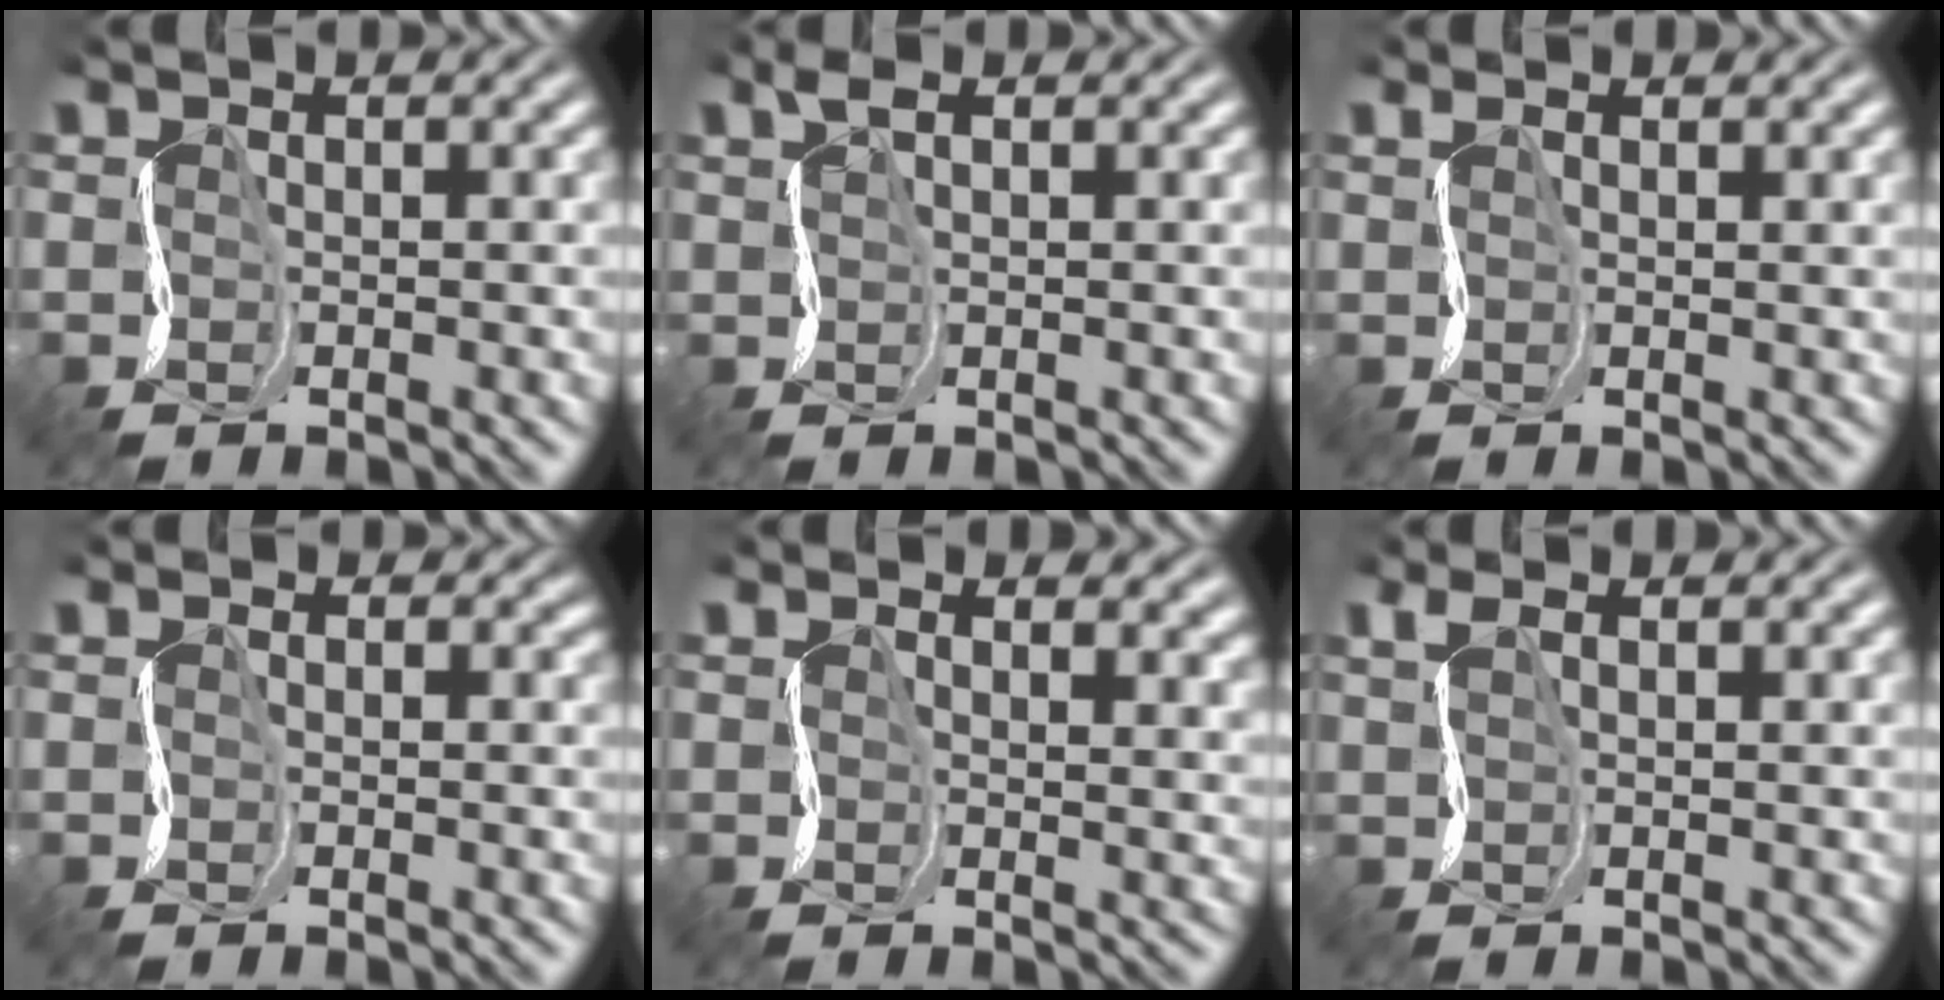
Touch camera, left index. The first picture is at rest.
{"total": 1.3, "force": [1.2, 0.6, 0.1], "torque": [-0.001, 0.010, 0.020]}
{"total": 1.3, "force": [1.2, 0.7, 0.0], "torque": [0.010, 0.009, 0.016]}
{"total": 1.3, "force": [0.4, 1.1, -0.5], "torque": [0.020, 0.004, 0.005]}
{"total": 3.8, "force": [2.6, 2.3, 1.6], "torque": [-0.003, 0.006, 0.033]}
{"total": 2.0, "force": [1.7, 0.9, 0.7], "torque": [-0.007, 0.012, 0.027]}